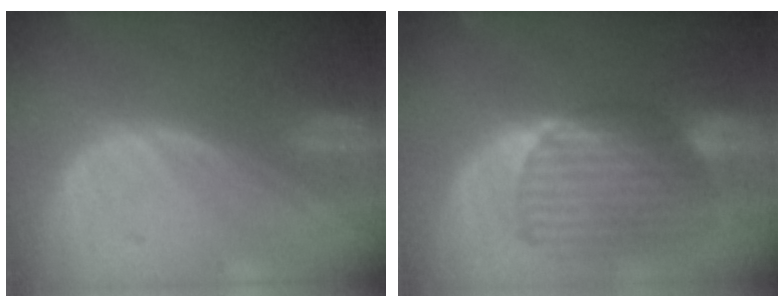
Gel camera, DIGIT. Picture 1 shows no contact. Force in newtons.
{"total": 8.3, "press": 8.1, "slide": 1.9}